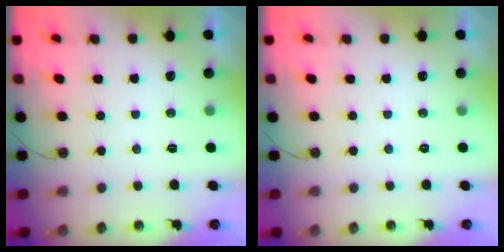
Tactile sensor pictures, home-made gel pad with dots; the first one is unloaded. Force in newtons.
{"total": 0.0}